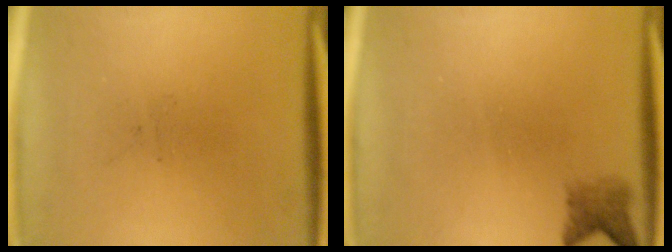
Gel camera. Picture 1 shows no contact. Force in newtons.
{"total": 2.3}